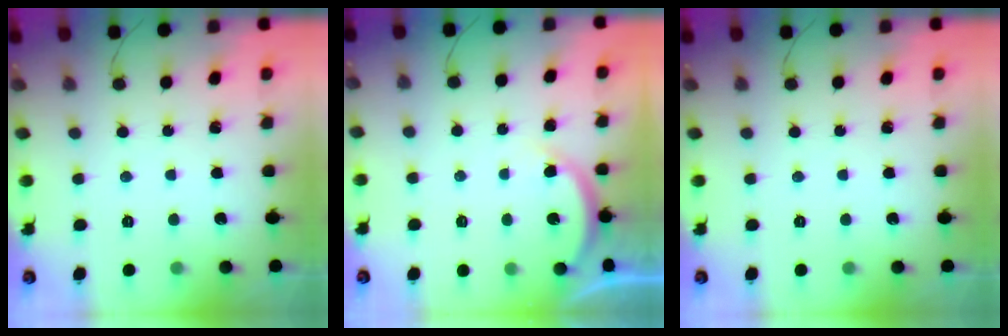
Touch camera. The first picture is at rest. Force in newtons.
{"total": 3.9, "press": 3.8, "slide": 0.5}
{"total": 0.0}